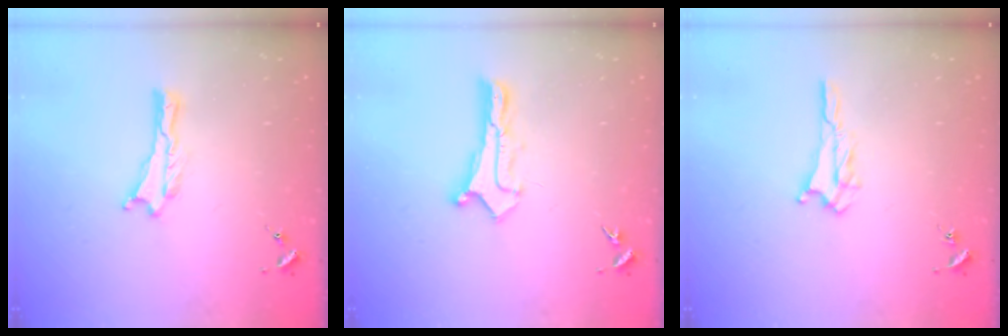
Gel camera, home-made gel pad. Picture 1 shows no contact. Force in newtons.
{"total": 0.8, "press": 0.8, "slide": 0.0}
{"total": 1.7, "press": 1.7, "slide": 0.2}